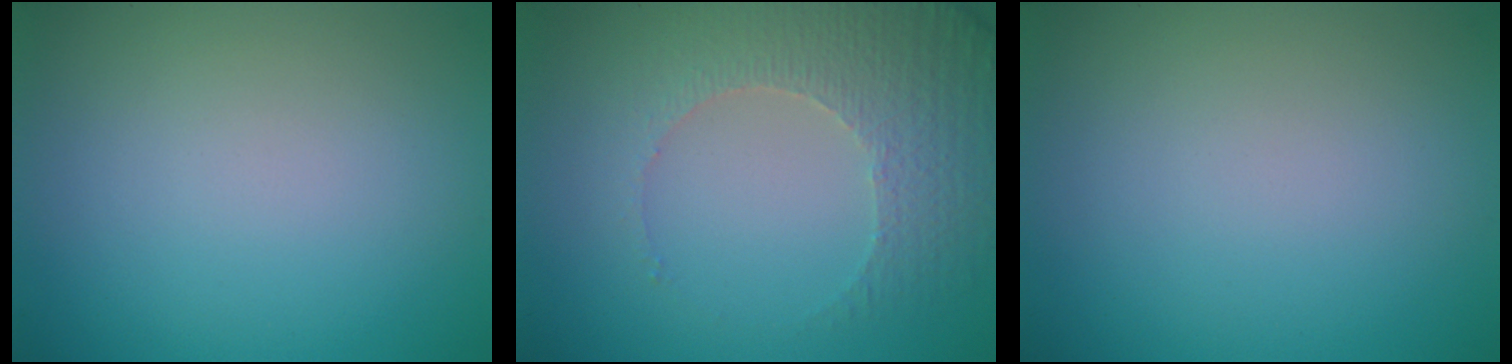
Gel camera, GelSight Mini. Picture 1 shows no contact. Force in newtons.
{"total": 4.7, "press": 3.5, "slide": 3.1}
{"total": 0.0}